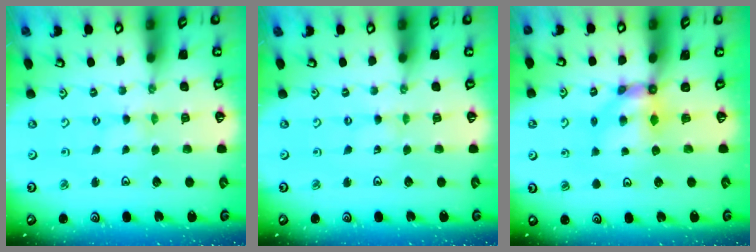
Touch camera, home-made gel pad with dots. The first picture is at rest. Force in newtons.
{"total": 0.0}
{"total": 5.6, "press": 5.6, "slide": 0.3}